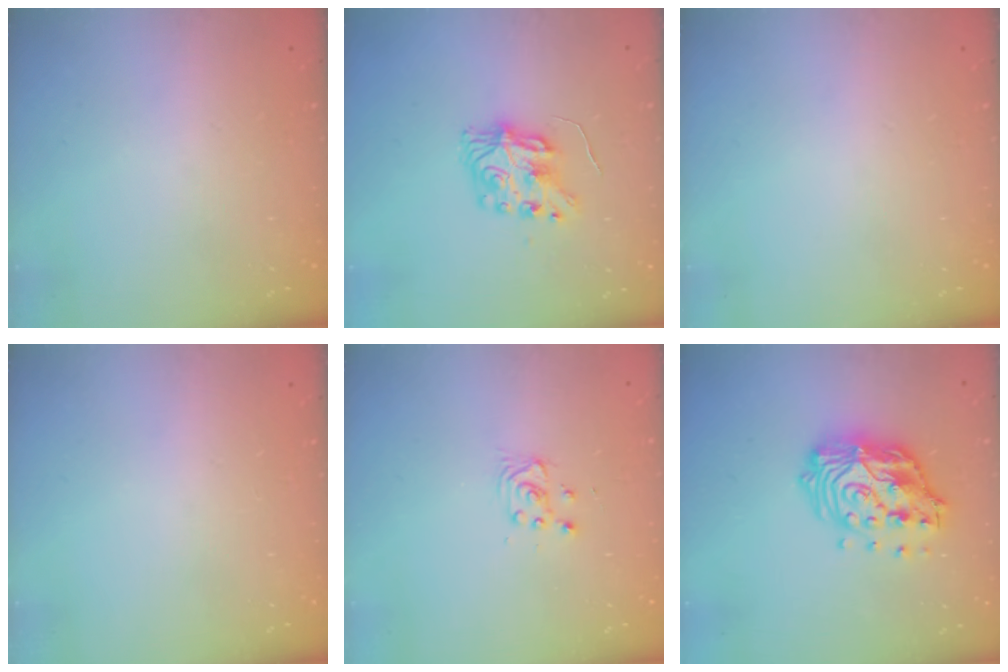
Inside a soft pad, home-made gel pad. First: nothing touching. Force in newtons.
{"total": 8.5, "press": 8.5, "slide": 0.3}
{"total": 0.0}
{"total": 0.0}
{"total": 2.8, "press": 2.8, "slide": 0.4}
{"total": 17.1, "press": 17.0, "slide": 1.5}